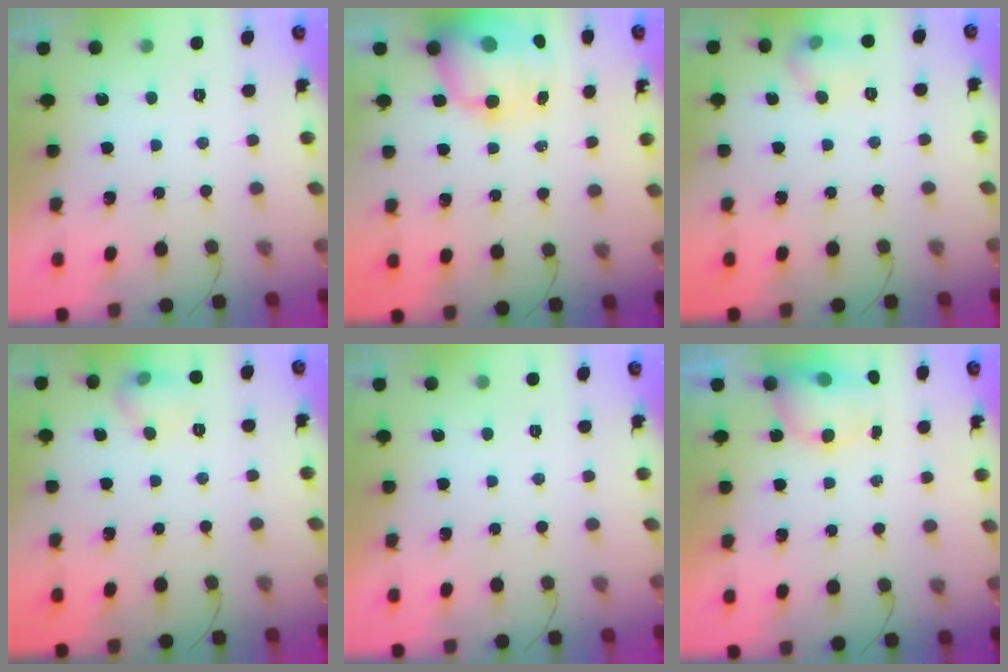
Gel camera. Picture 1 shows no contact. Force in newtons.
{"total": 13.5, "press": 13.0, "slide": 3.5}
{"total": 6.5, "press": 6.3, "slide": 1.4}
{"total": 6.5, "press": 6.3, "slide": 1.4}
{"total": 0.0}
{"total": 6.9, "press": 6.9, "slide": 0.5}